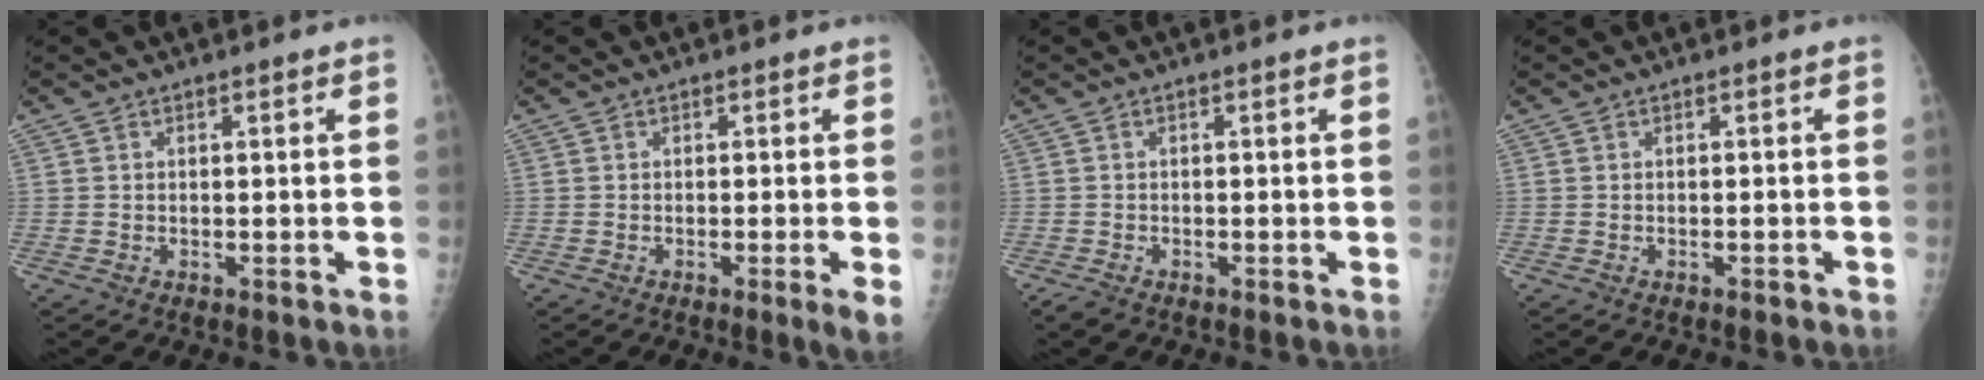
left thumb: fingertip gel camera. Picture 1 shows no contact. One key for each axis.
{"total": 2.9, "fx": -0.8, "fy": -0.1, "fz": 2.8, "tx": -0.047, "ty": -0.010, "tz": -0.015}
{"total": 1.3, "fx": -1.0, "fy": 0.6, "fz": 0.5, "tx": -0.018, "ty": 0.000, "tz": -0.019}
{"total": 0.9, "fx": -0.7, "fy": 0.2, "fz": 0.6, "tx": -0.013, "ty": 0.003, "tz": -0.005}